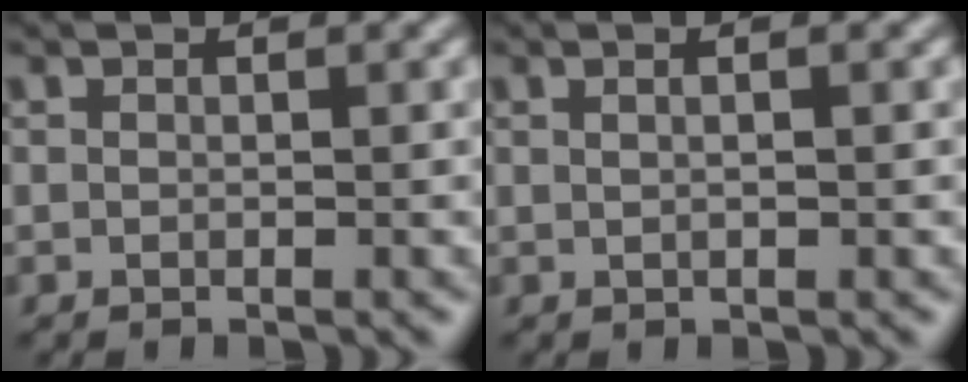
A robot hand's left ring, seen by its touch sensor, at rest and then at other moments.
{"total": 2.6, "force": [1.2, 1.2, 2.0], "torque": [-0.014, 0.018, -0.008]}